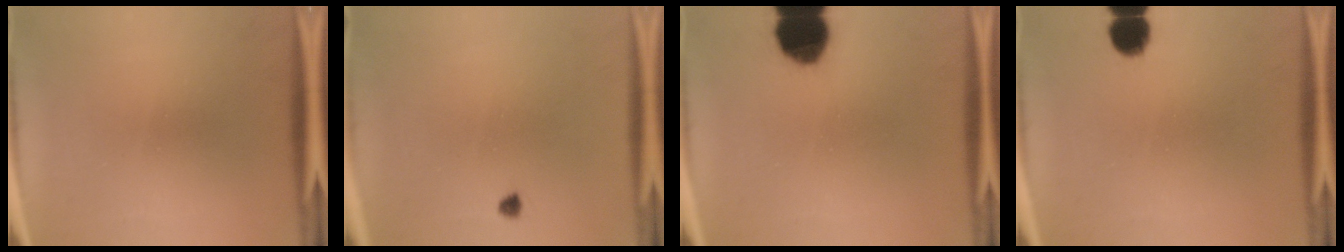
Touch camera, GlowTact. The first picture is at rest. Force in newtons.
{"total": 1.0}
{"total": 13.1}
{"total": 5.6}